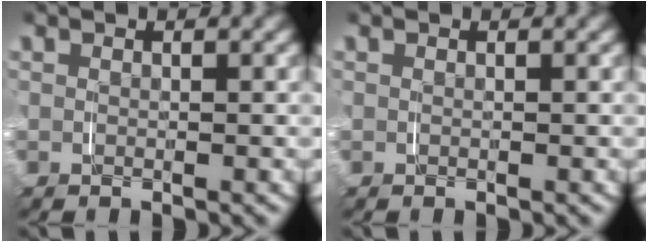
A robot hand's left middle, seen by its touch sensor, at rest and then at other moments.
{"total": 0.0}